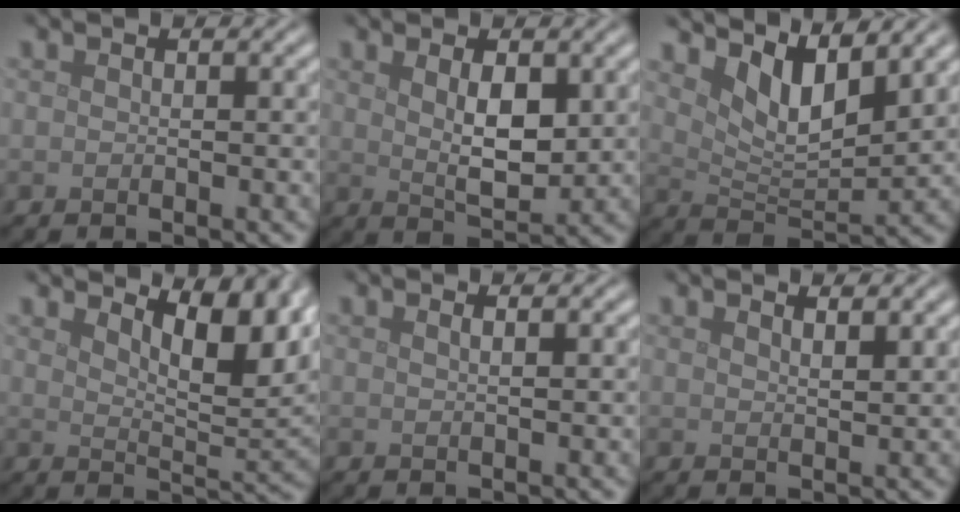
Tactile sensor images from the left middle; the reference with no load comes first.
{"total": 3.7, "force": [1.0, 1.5, 3.2], "torque": [-0.062, -0.007, 0.024]}
{"total": 5.2, "force": [3.3, 1.9, 3.6], "torque": [-0.074, -0.013, 0.060]}
{"total": 7.4, "force": [4.8, 2.6, 5.0], "torque": [-0.071, 0.001, 0.080]}
{"total": 1.2, "force": [0.7, 0.5, 0.9], "torque": [-0.001, -0.002, -0.002]}
{"total": 1.9, "force": [1.6, 0.5, 0.9], "torque": [-0.004, 0.004, 0.015]}